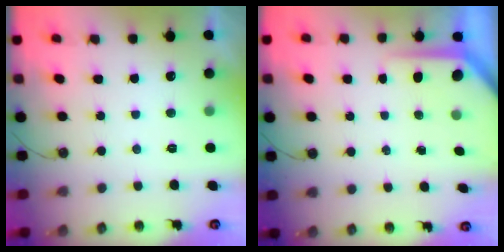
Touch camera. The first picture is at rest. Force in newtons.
{"total": 5.2, "press": 5.1, "slide": 0.3}